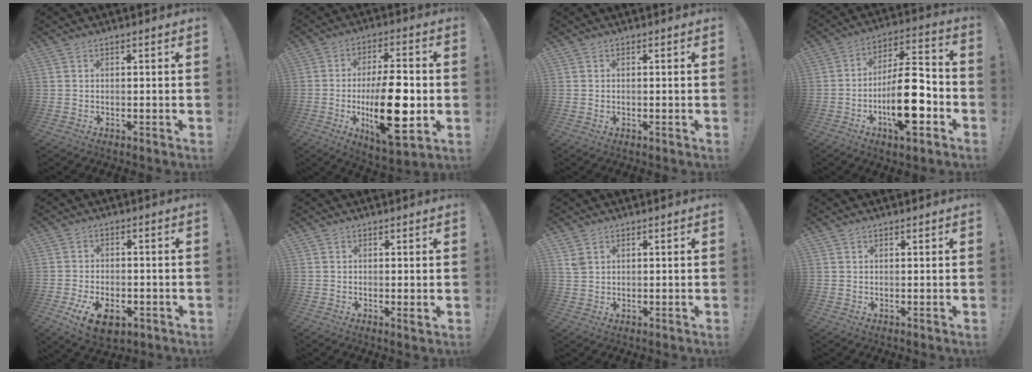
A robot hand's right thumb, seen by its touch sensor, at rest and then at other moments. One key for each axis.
{"total": 20.5, "fx": -3.4, "fy": 7.7, "fz": 18.7, "tx": -0.323, "ty": -0.004, "tz": -0.051}
{"total": 0.0}
{"total": 19.5, "fx": -6.3, "fy": 7.0, "fz": 17.1, "tx": -0.297, "ty": 0.031, "tz": -0.098}
{"total": 9.3, "fx": -4.4, "fy": 5.3, "fz": 6.1, "tx": -0.103, "ty": 0.016, "tz": -0.075}
{"total": 1.4, "fx": 0.4, "fy": 0.2, "fz": 1.3, "tx": -0.012, "ty": -0.005, "tz": 0.004}
{"total": 2.6, "fx": 1.6, "fy": 1.6, "fz": 1.2, "tx": -0.014, "ty": -0.007, "tz": 0.030}
{"total": 0.7, "fx": 0.6, "fy": 0.3, "fz": 0.2, "tx": 0.001, "ty": -0.002, "tz": 0.010}